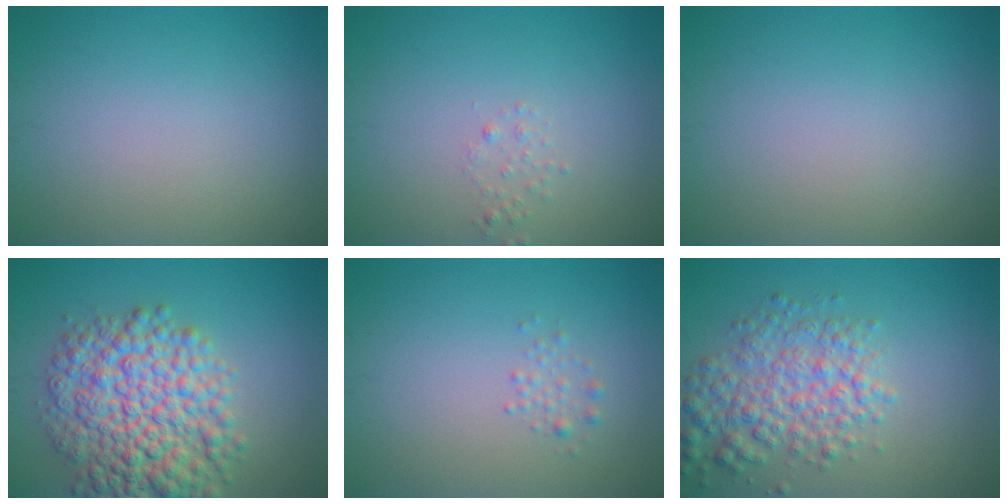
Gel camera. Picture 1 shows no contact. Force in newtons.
{"total": 0.8, "press": 0.8, "slide": 0.1}
{"total": 0.0}
{"total": 9.5, "press": 9.5, "slide": 0.2}
{"total": 1.0, "press": 1.0, "slide": 0.0}
{"total": 5.4, "press": 5.4, "slide": 0.2}